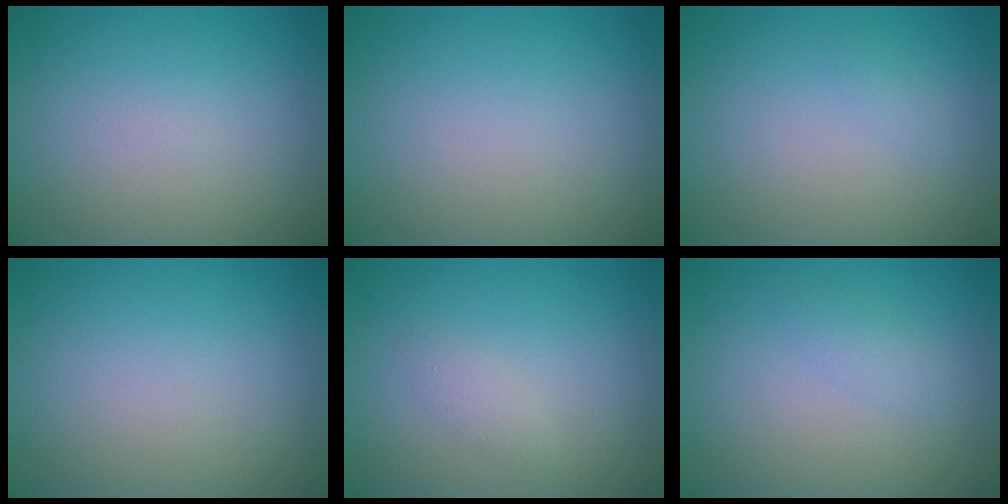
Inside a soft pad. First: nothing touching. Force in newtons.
{"total": 0.0}
{"total": 0.5, "press": 0.5, "slide": 0.0}
{"total": 0.0}
{"total": 1.0, "press": 1.0, "slide": 0.1}
{"total": 1.2, "press": 1.2, "slide": 0.0}